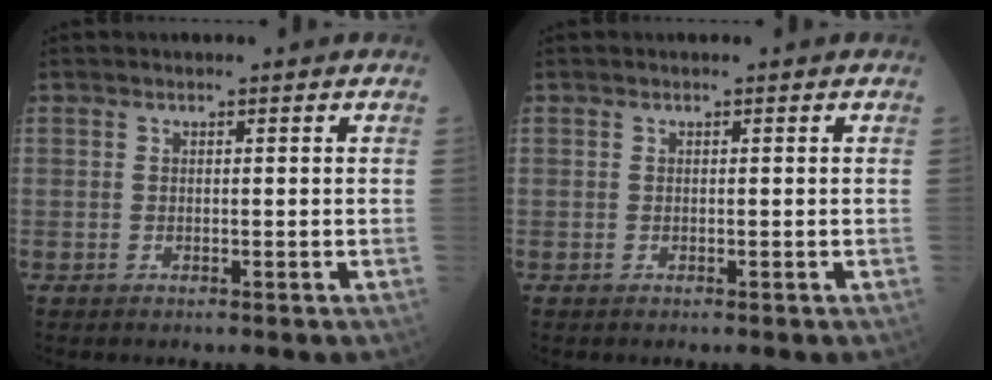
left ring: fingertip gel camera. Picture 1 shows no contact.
{"total": 0.0}